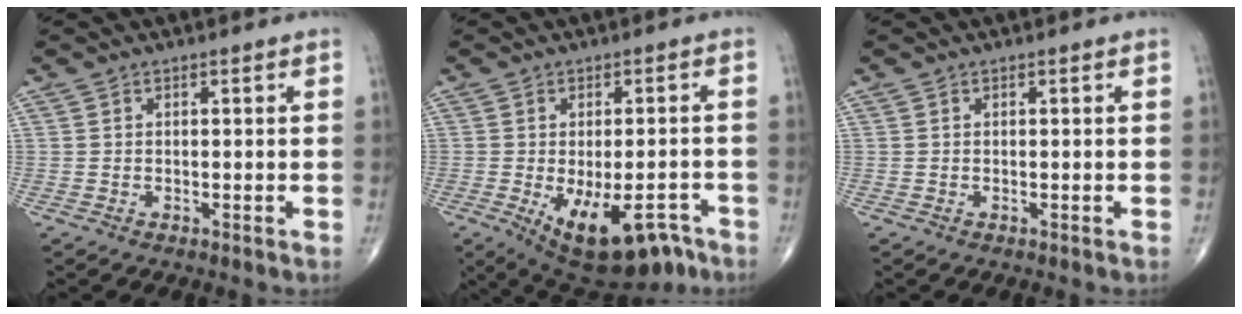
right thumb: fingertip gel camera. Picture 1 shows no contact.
{"total": 14.3, "force": [-7.2, 6.6, 10.4], "torque": [-0.132, 0.014, -0.092]}
{"total": 0.0}